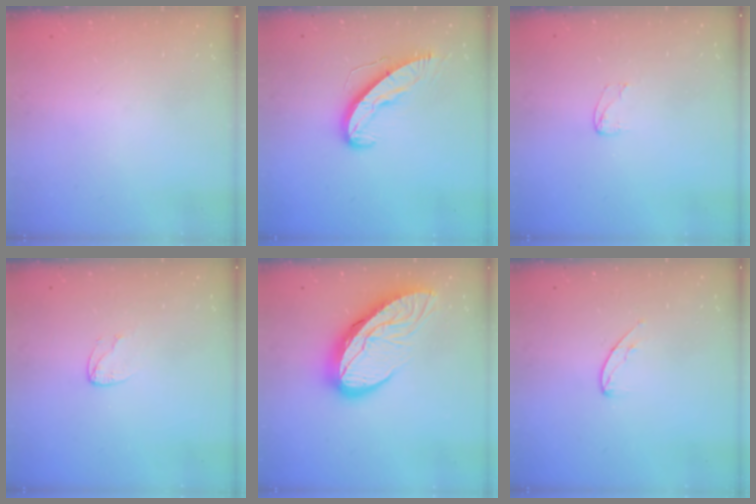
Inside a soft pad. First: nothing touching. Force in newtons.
{"total": 9.0, "press": 9.0, "slide": 0.6}
{"total": 2.9, "press": 2.9, "slide": 0.2}
{"total": 4.0, "press": 4.0, "slide": 0.4}
{"total": 14.6, "press": 14.5, "slide": 1.5}
{"total": 4.9, "press": 4.9, "slide": 0.5}